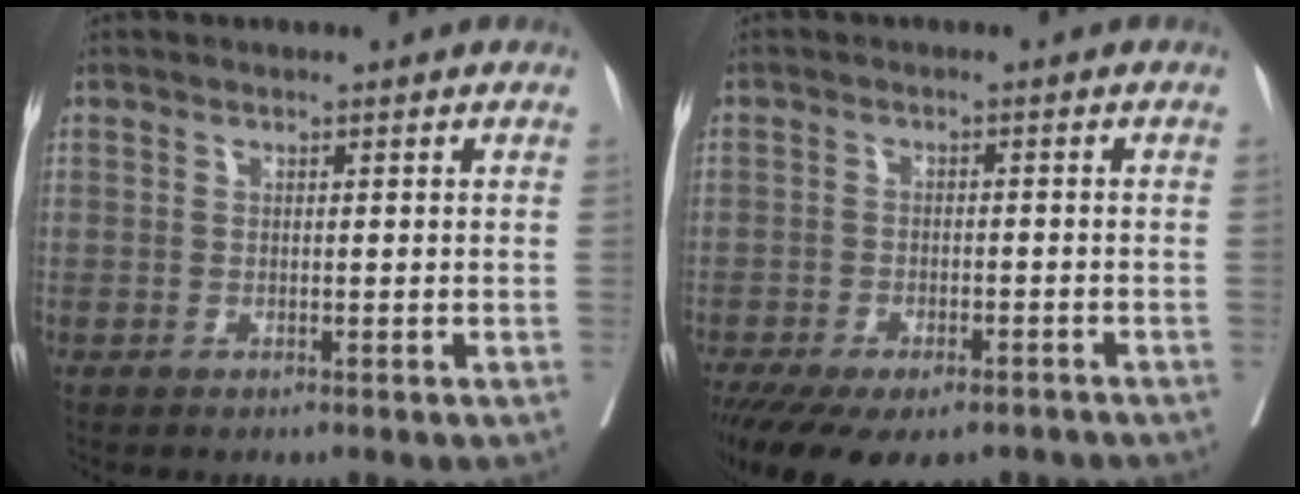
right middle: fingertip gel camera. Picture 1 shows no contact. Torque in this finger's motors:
{"motor_torque": [1.23, -0.91, 0.32, 0.09]}